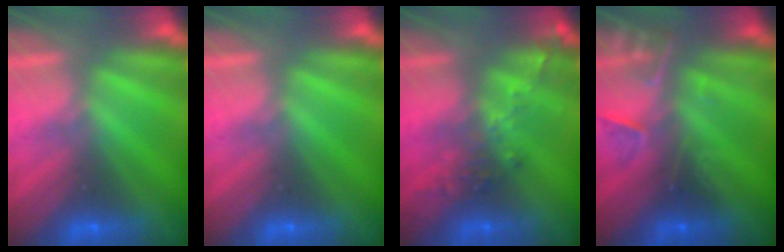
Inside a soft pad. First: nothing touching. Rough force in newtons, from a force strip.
{"total": 0.0}
{"total": 2.7}
{"total": 2.3}